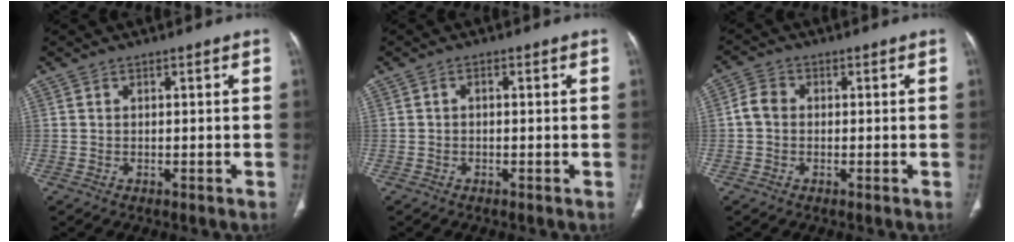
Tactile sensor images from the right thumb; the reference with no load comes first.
{"total": 0.8, "force": [-0.1, 0.4, 0.6], "torque": [-0.009, 0.003, -0.005]}
{"total": 3.4, "force": [-0.3, 2.7, 2.0], "torque": [-0.035, 0.009, -0.013]}